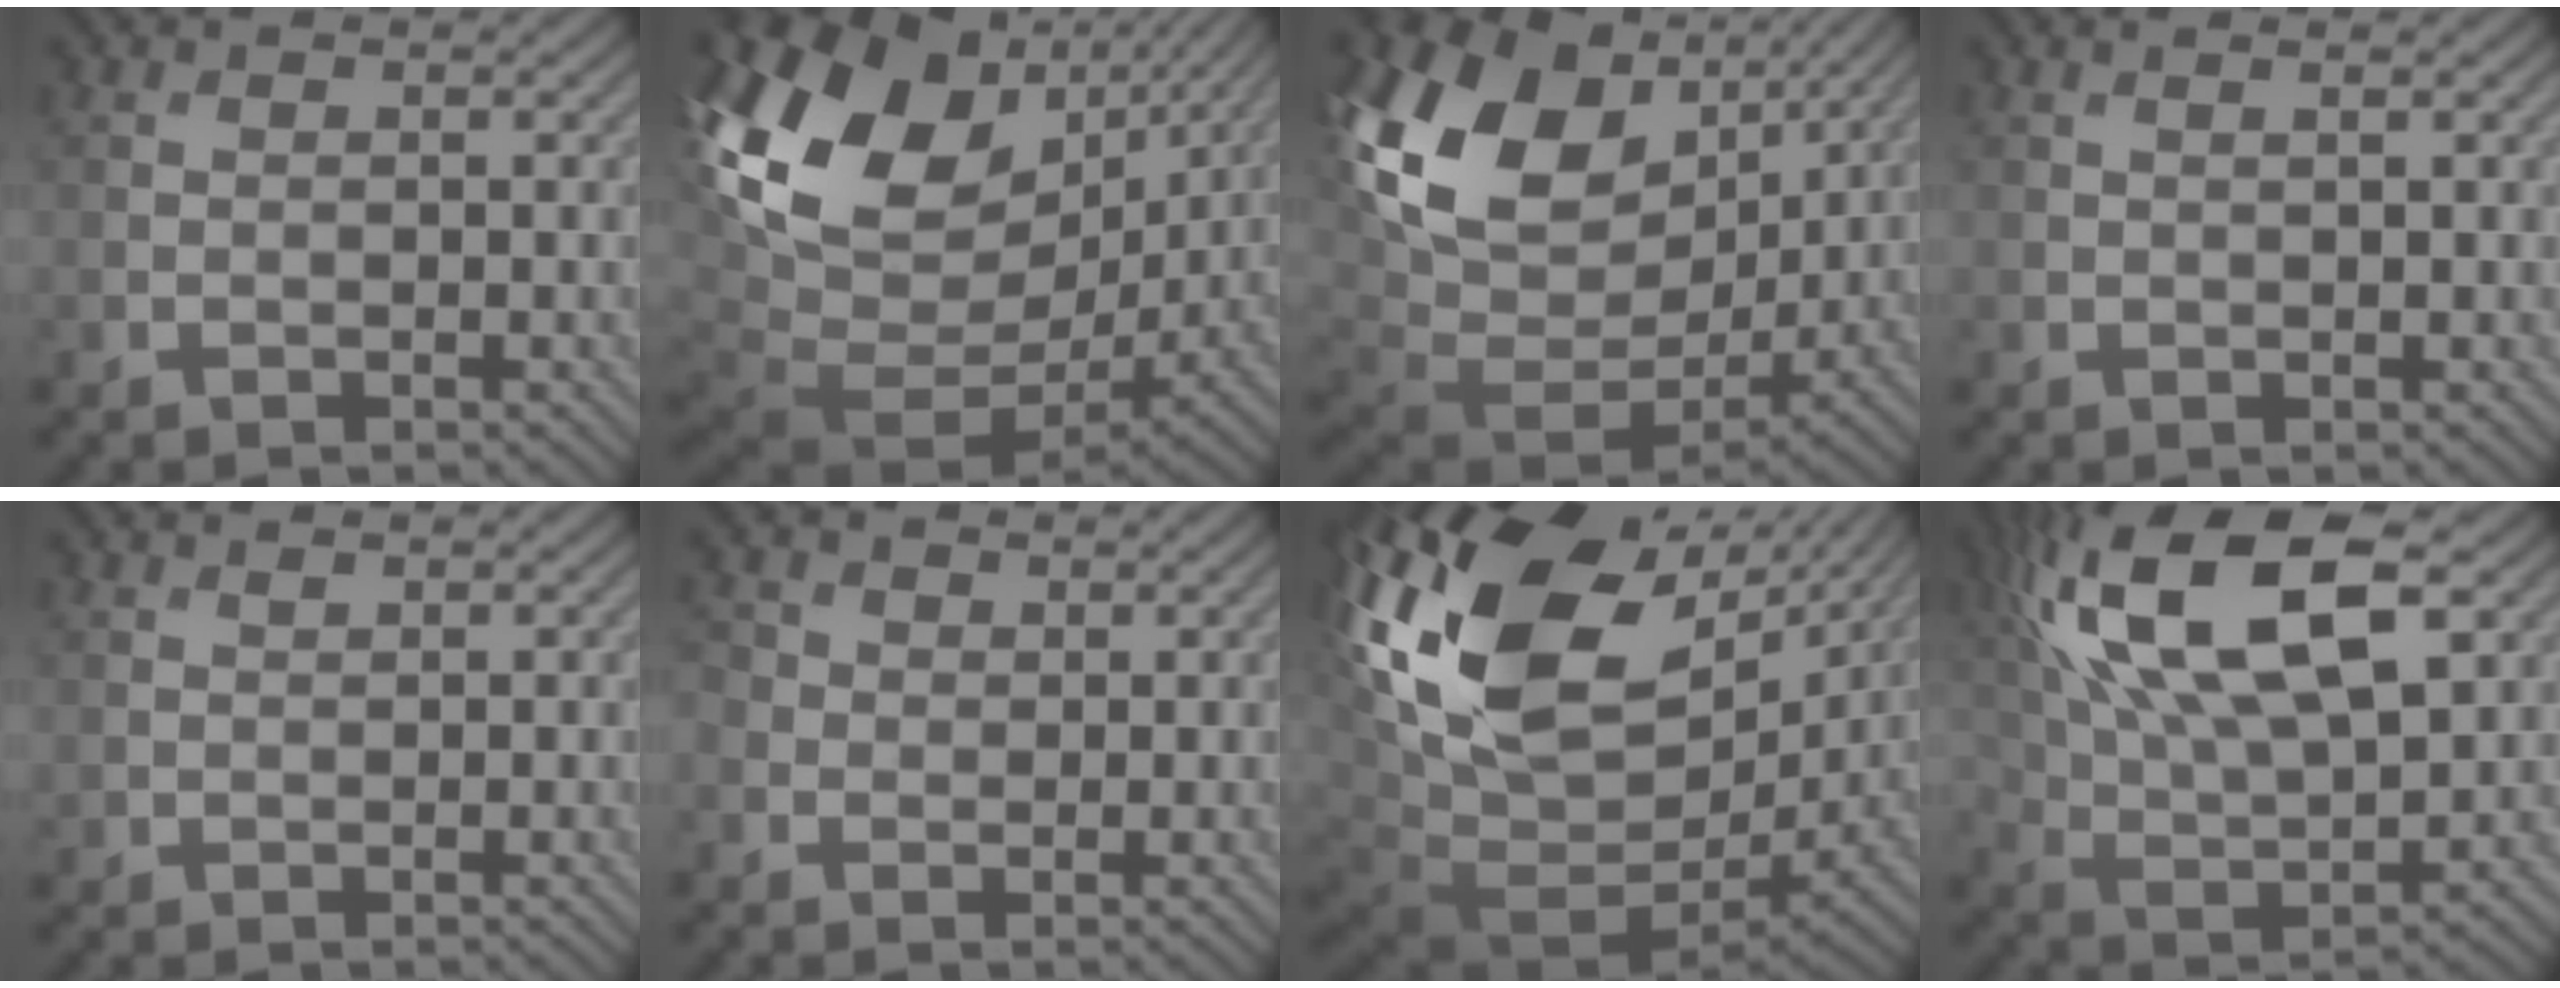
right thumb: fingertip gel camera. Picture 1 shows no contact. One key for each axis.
{"total": 20.4, "fx": 4.4, "fy": 14.0, "fz": 14.2, "tx": -0.297, "ty": -0.026, "tz": 0.117}
{"total": 19.2, "fx": 5.6, "fy": 13.2, "fz": 12.8, "tx": -0.281, "ty": -0.016, "tz": 0.134}
{"total": 0.8, "fx": 0.5, "fy": 0.0, "fz": 0.6, "tx": -0.012, "ty": 0.001, "tz": 0.006}
{"total": 0.7, "fx": 0.5, "fy": 0.4, "fz": 0.3, "tx": -0.010, "ty": -0.002, "tz": 0.014}
{"total": 2.6, "fx": 0.1, "fy": 2.4, "fz": 1.1, "tx": -0.033, "ty": 0.004, "tz": -0.001}
{"total": 21.7, "fx": 5.2, "fy": 13.9, "fz": 15.8, "tx": -0.334, "ty": -0.027, "tz": 0.135}
{"total": 17.8, "fx": 7.1, "fy": 8.0, "fz": 14.1, "tx": -0.307, "ty": 0.033, "tz": 0.118}